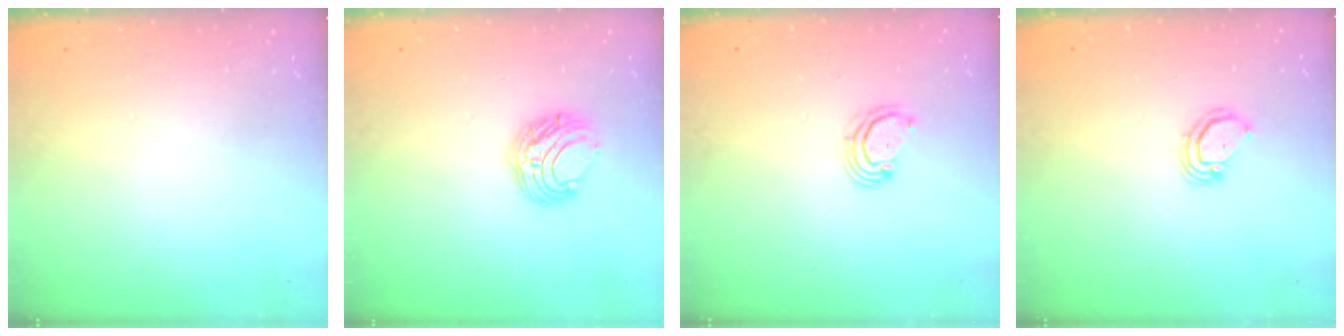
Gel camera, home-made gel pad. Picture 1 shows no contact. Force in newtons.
{"total": 7.6, "press": 7.6, "slide": 0.6}
{"total": 2.6, "press": 2.6, "slide": 0.3}
{"total": 3.2, "press": 3.2, "slide": 0.4}